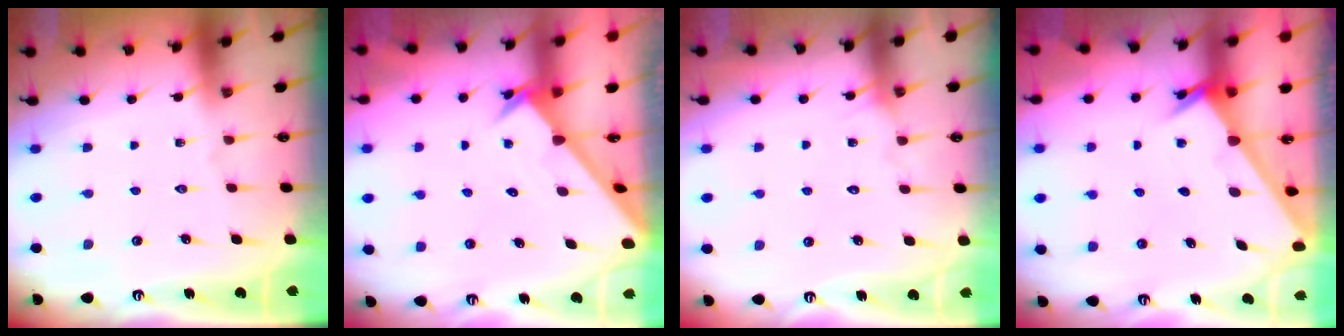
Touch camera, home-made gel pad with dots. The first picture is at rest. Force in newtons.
{"total": 2.5, "press": 2.5, "slide": 0.2}
{"total": 5.3, "press": 5.2, "slide": 0.5}
{"total": 2.6, "press": 2.6, "slide": 0.2}